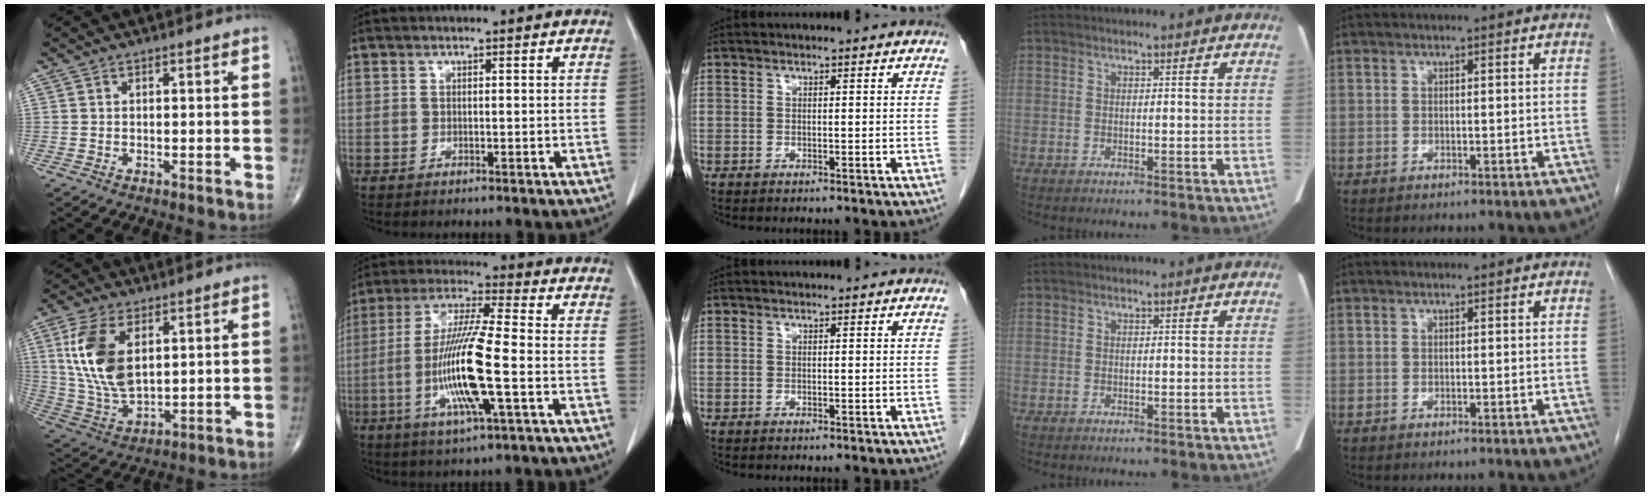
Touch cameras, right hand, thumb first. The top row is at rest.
{"thumb": {"total": 14.5, "force": [4.1, 7.8, 11.6], "torque": [-0.236, -0.015, 0.090]}, "index": {"total": 13.8, "force": [-3.1, 0.7, 13.5], "torque": [-0.271, -0.012, -0.061]}}